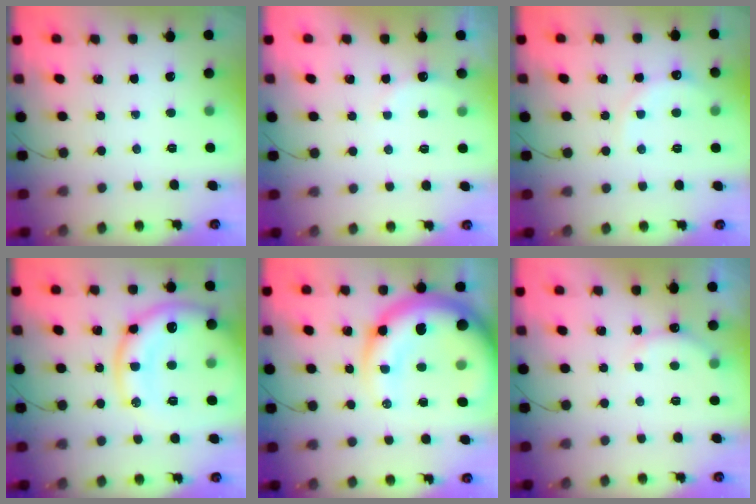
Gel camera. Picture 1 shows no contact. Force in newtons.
{"total": 5.0, "press": 4.8, "slide": 1.1}
{"total": 5.4, "press": 5.3, "slide": 1.0}
{"total": 19.6, "press": 19.5, "slide": 2.4}
{"total": 20.5, "press": 20.0, "slide": 4.7}
{"total": 8.1, "press": 8.0, "slide": 1.0}